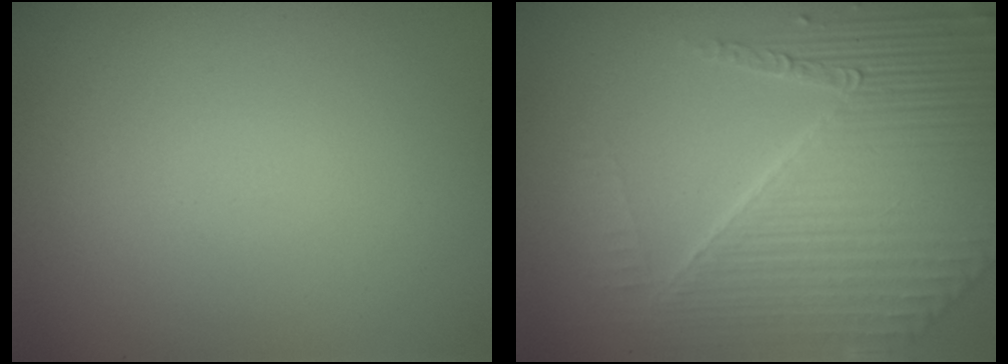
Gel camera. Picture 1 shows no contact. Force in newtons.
{"total": 8.1, "press": 5.9, "slide": 5.7}